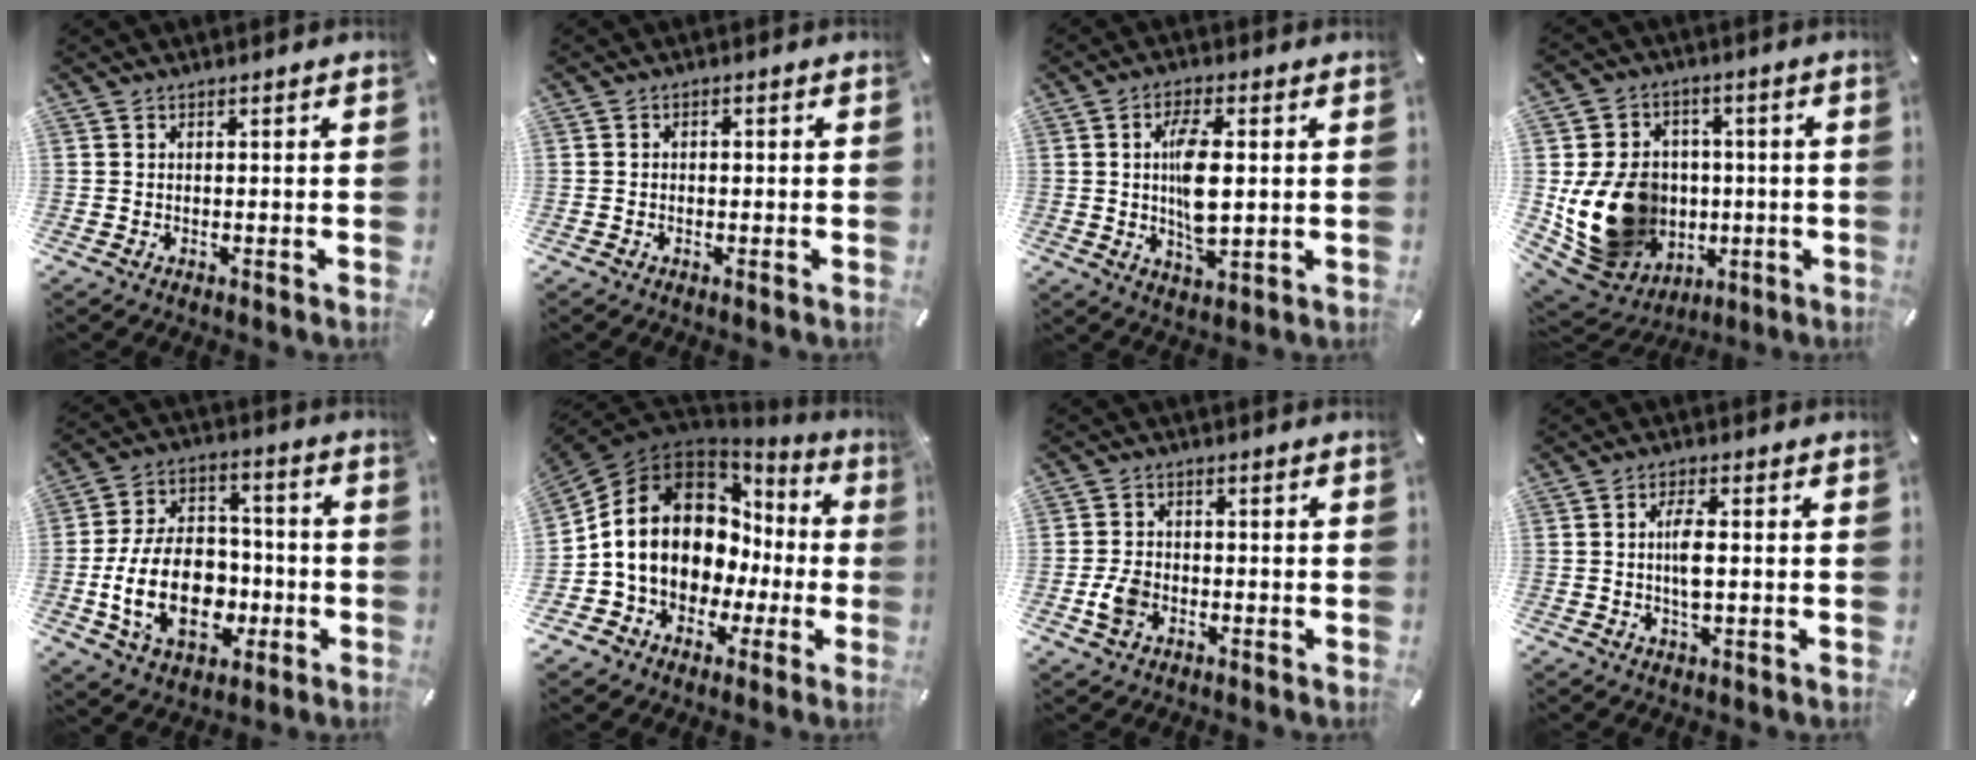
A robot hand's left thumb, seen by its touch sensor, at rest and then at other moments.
{"total": 1.0, "force": [-0.3, 0.7, 0.6], "torque": [-0.012, 0.003, -0.006]}
{"total": 9.5, "force": [1.1, 3.9, 8.7], "torque": [-0.183, -0.011, 0.007]}
{"total": 17.3, "force": [-1.6, 14.8, 8.8], "torque": [-0.168, 0.007, -0.011]}
{"total": 20.2, "force": [-4.7, 13.8, 14.0], "torque": [-0.276, 0.016, -0.073]}
{"total": 17.1, "force": [2.2, 13.5, 10.2], "torque": [-0.199, -0.024, 0.044]}
{"total": 5.0, "force": [-1.6, 3.7, 3.0], "torque": [-0.069, 0.004, -0.031]}
{"total": 5.0, "force": [0.2, 1.4, 4.8], "torque": [-0.105, -0.005, -0.003]}